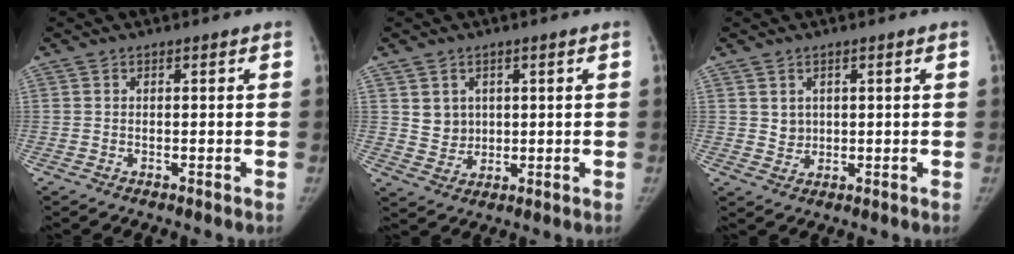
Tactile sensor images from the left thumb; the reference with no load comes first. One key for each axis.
{"total": 4.6, "fx": 1.4, "fy": 4.1, "fz": 1.4, "tx": -0.003, "ty": -0.011, "tz": 0.036}
{"total": 2.5, "fx": 0.9, "fy": 2.2, "fz": 0.8, "tx": -0.003, "ty": -0.009, "tz": 0.025}